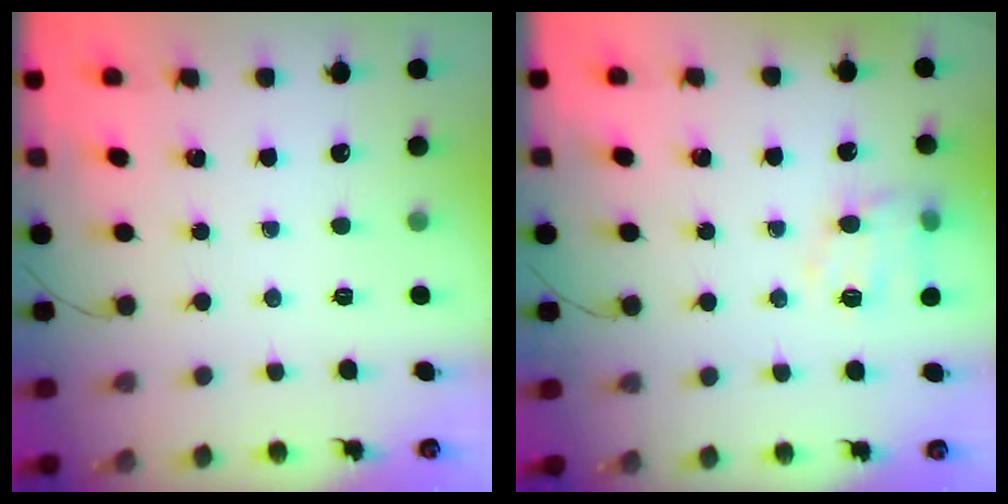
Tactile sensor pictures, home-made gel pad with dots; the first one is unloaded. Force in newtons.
{"total": 12.0, "press": 11.9, "slide": 1.7}